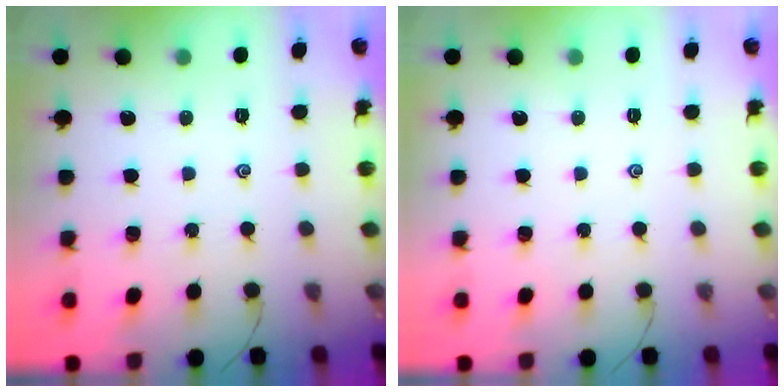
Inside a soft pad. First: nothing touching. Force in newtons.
{"total": 0.0}